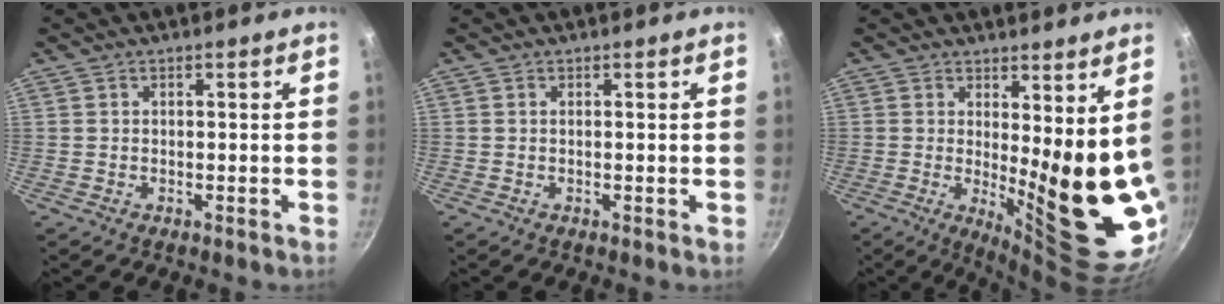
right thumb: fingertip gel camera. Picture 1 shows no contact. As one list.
[{"total": 0.0}, {"total": 15.1, "force": [1.6, 4.4, 14.3], "torque": [-0.165, -0.050, 0.034]}]